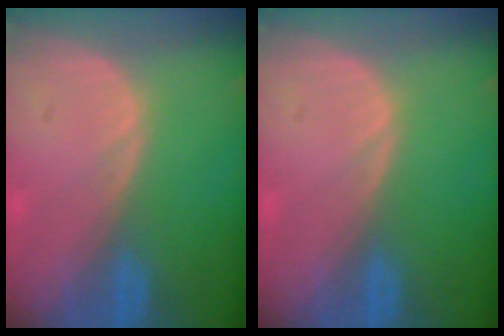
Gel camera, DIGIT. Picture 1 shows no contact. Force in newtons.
{"total": 0.0}